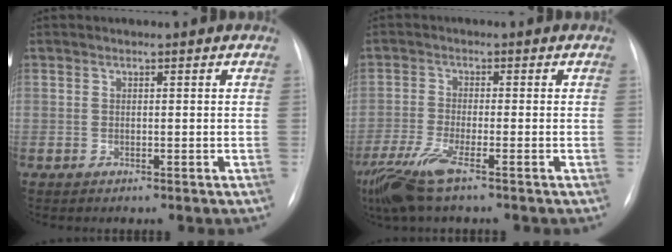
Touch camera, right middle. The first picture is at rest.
{"total": 7.4, "force": [-4.7, 1.1, 5.6], "torque": [-0.125, -0.018, -0.091]}